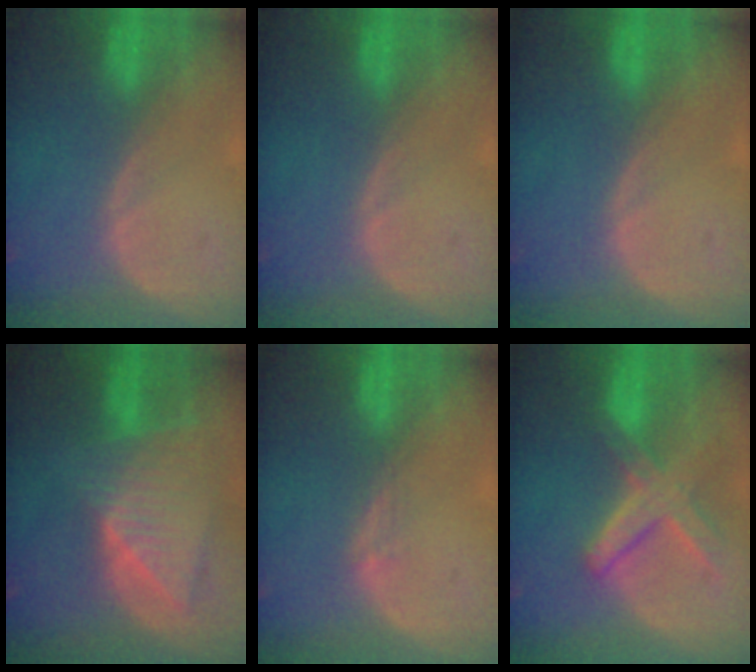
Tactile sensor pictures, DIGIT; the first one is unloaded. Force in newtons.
{"total": 0.0}
{"total": 0.0}
{"total": 9.0, "press": 7.9, "slide": 4.3}
{"total": 1.5, "press": 1.0, "slide": 1.0}
{"total": 8.2, "press": 7.1, "slide": 4.1}